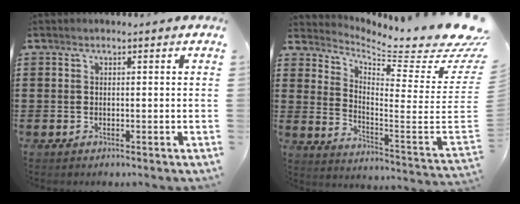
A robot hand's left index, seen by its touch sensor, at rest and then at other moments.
{"total": 5.4, "force": [5.1, -0.2, 1.8], "torque": [-0.054, -0.068, 0.080]}